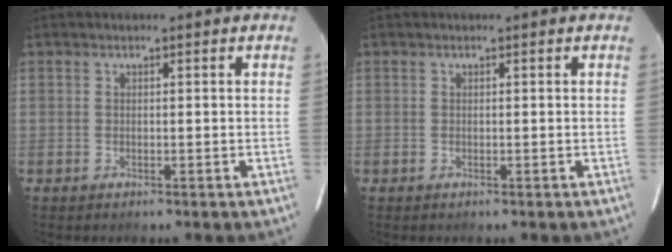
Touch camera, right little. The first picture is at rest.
{"total": 0.0}